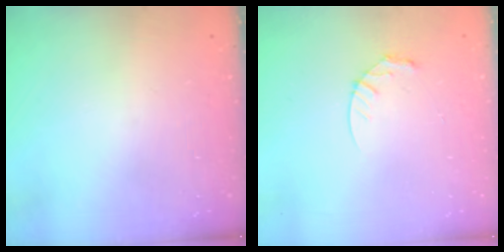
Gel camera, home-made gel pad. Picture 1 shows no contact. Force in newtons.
{"total": 4.7, "press": 4.7, "slide": 0.4}